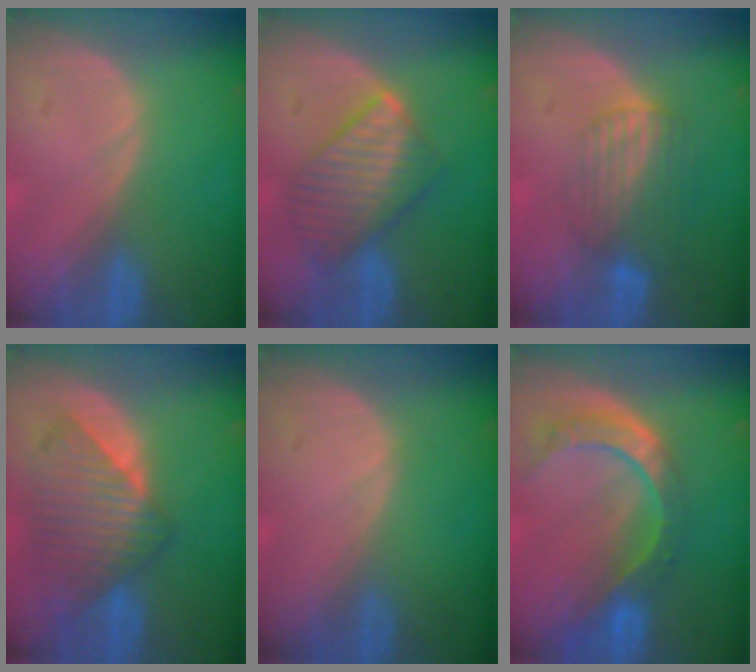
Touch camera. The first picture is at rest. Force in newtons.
{"total": 7.7, "press": 7.7, "slide": 0.3}
{"total": 7.0, "press": 5.9, "slide": 3.8}
{"total": 8.4, "press": 8.2, "slide": 2.1}
{"total": 0.0}
{"total": 8.8, "press": 7.3, "slide": 5.0}